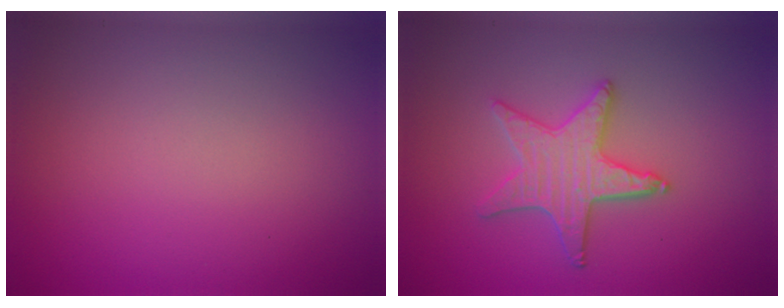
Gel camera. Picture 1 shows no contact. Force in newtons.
{"total": 3.7, "press": 3.6, "slide": 0.8}